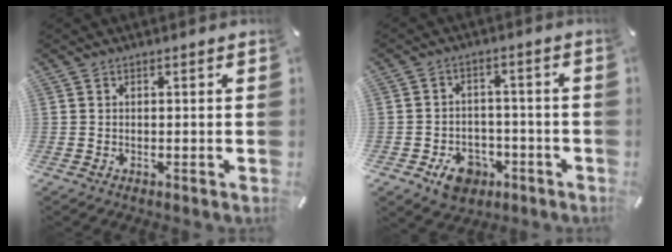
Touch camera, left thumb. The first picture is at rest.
{"total": 8.4, "force": [-4.4, 6.0, 3.8], "torque": [-0.065, 0.028, -0.077]}